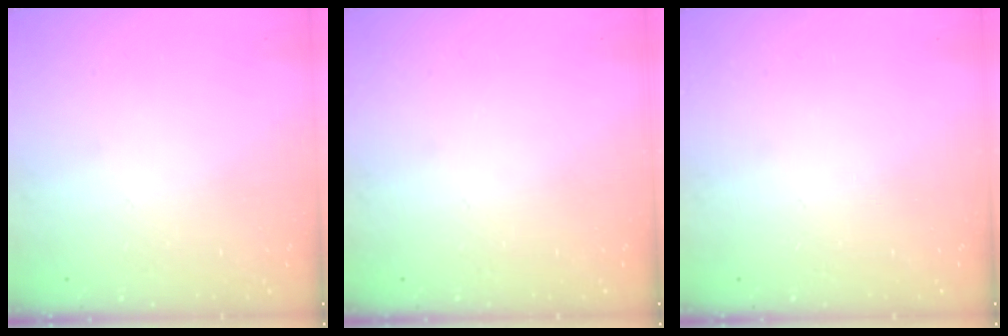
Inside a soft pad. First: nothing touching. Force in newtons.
{"total": 0.0}
{"total": 0.0}